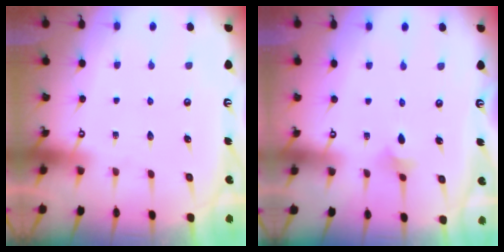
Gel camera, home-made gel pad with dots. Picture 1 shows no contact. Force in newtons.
{"total": 3.9, "press": 3.8, "slide": 0.9}